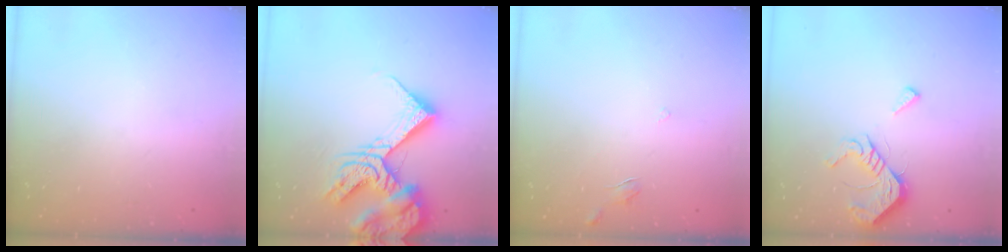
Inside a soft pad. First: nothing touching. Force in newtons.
{"total": 18.1, "press": 18.0, "slide": 2.0}
{"total": 4.1, "press": 4.1, "slide": 0.3}
{"total": 10.4, "press": 10.4, "slide": 1.1}